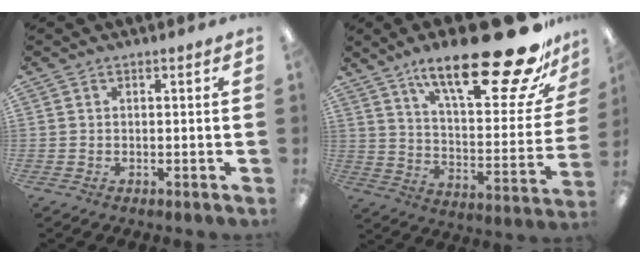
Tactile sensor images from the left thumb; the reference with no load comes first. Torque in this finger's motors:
{"motor_torque": [0.87, 0.46, 1.66, -1.11, 0.15]}